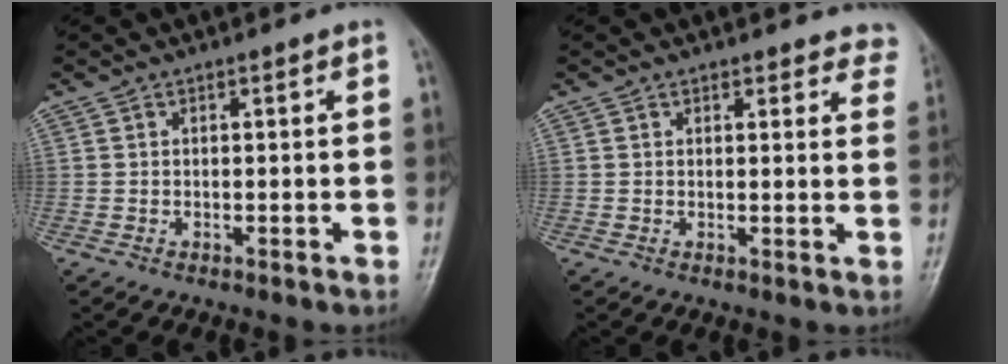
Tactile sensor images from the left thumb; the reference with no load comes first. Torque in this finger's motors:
{"motor_torque": [0.10, 0.14, -0.15, -0.13, 0.00]}